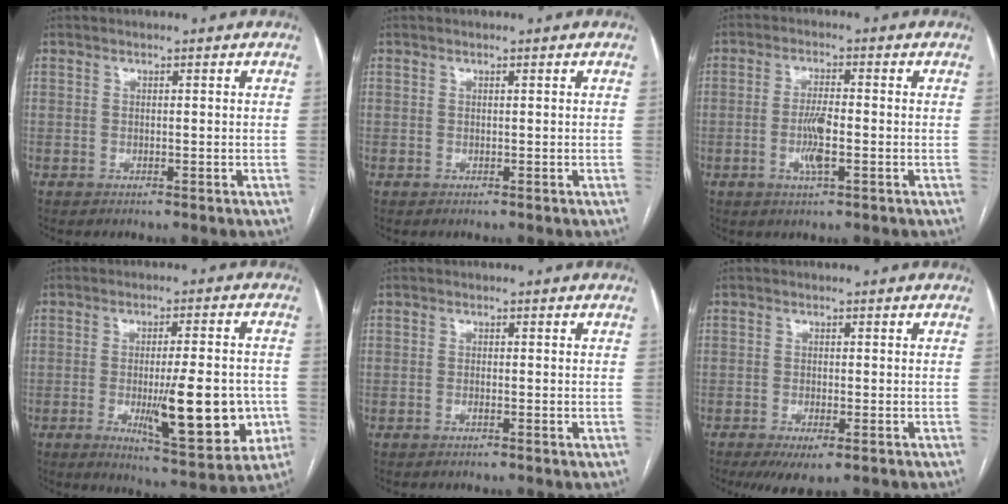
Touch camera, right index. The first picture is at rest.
{"total": 0.0}
{"total": 5.0, "force": [-1.3, 0.7, 4.8], "torque": [-0.097, -0.006, -0.023]}
{"total": 14.9, "force": [-3.1, 3.2, 14.2], "torque": [-0.202, -0.014, -0.037]}
{"total": 1.0, "force": [-0.3, 0.1, 0.9], "torque": [-0.016, 0.001, -0.005]}
{"total": 4.2, "force": [-2.3, 1.1, 3.3], "torque": [-0.051, -0.007, -0.031]}